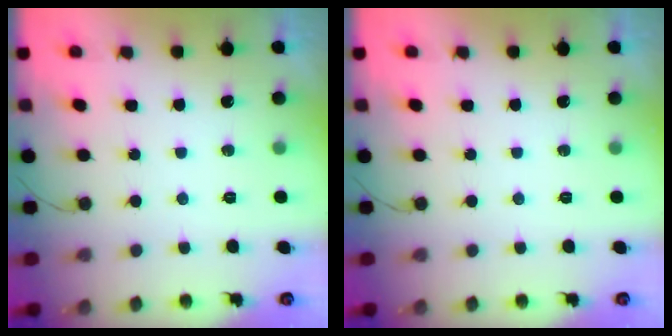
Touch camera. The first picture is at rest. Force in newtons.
{"total": 0.0}